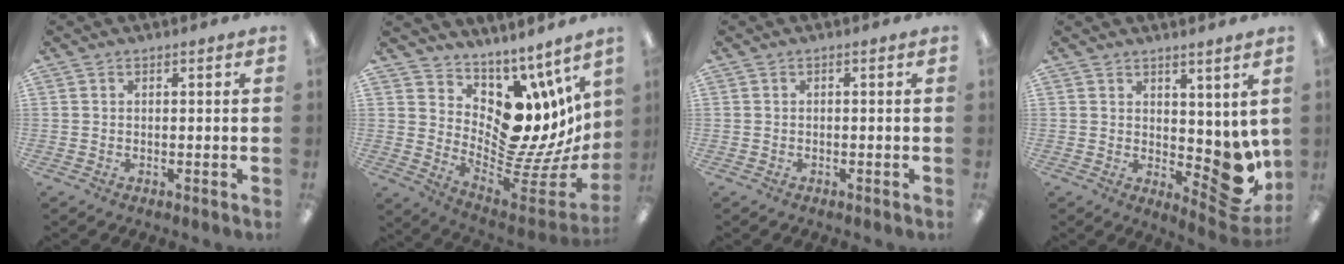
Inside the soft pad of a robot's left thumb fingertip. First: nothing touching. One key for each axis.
{"total": 12.1, "fx": 2.9, "fy": 9.3, "fz": 7.2, "tx": -0.068, "ty": -0.080, "tz": 0.061}
{"total": 0.0}
{"total": 7.9, "fx": 0.2, "fy": 4.9, "fz": 6.2, "tx": -0.051, "ty": -0.025, "tz": 0.019}